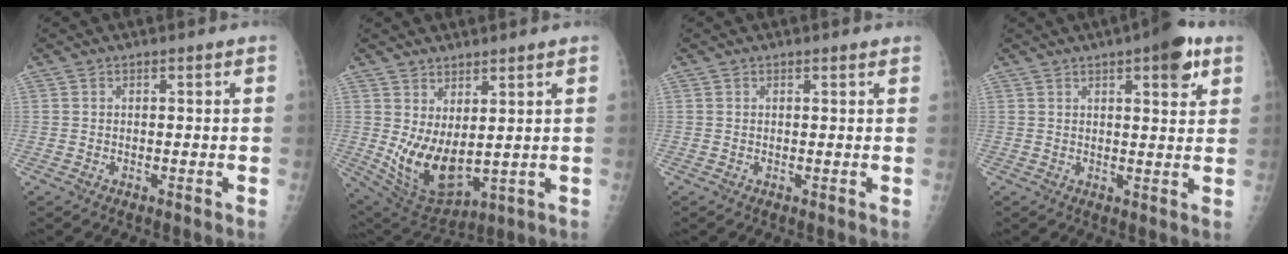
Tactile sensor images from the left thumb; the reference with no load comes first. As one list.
[{"total": 11.3, "force": [2.4, 5.2, 9.8], "torque": [-0.167, -0.037, 0.070]}, {"total": 1.0, "force": [0.9, 0.1, 0.5], "torque": [-0.004, -0.002, 0.013]}, {"total": 7.9, "force": [4.3, 2.3, 6.2], "torque": [-0.071, -0.014, 0.053]}]